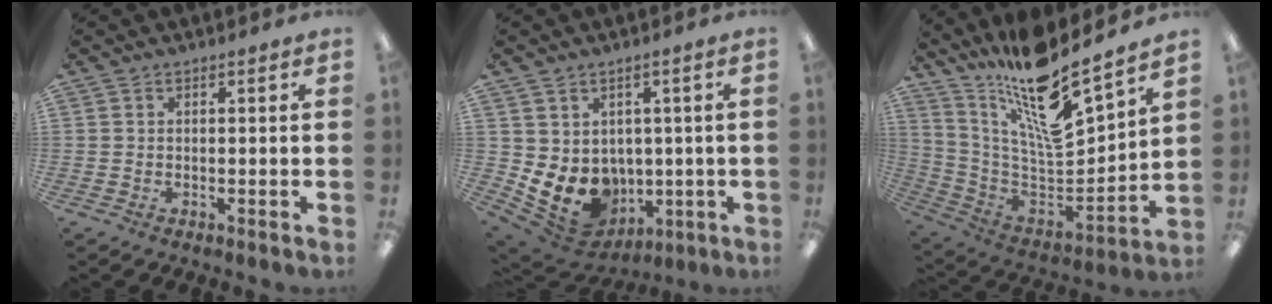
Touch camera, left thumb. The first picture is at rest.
{"total": 10.2, "force": [-1.8, 8.4, 5.4], "torque": [-0.112, -0.011, -0.024]}
{"total": 16.2, "force": [12.8, 2.2, 9.7], "torque": [-0.169, -0.118, 0.211]}